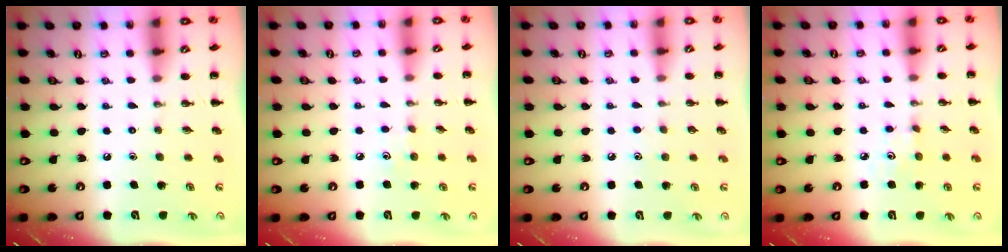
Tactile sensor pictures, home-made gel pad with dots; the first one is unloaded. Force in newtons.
{"total": 3.7, "press": 3.6, "slide": 1.0}
{"total": 3.6, "press": 3.5, "slide": 0.8}
{"total": 3.6, "press": 3.5, "slide": 1.1}